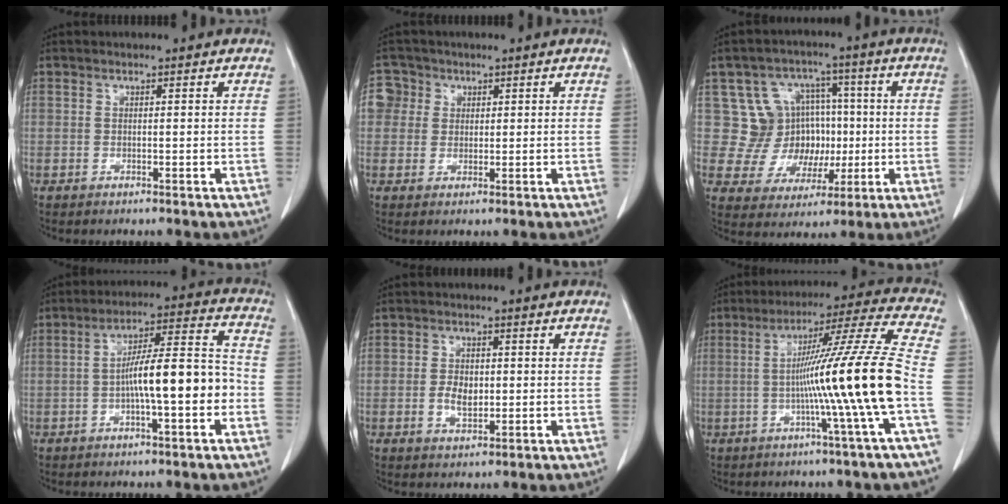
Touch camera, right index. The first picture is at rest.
{"total": 3.8, "force": [1.0, 3.7, 0.1], "torque": [0.008, 0.011, 0.018]}
{"total": 10.9, "force": [1.2, 10.0, 4.2], "torque": [-0.059, 0.043, 0.043]}
{"total": 11.1, "force": [-2.9, 1.5, 10.6], "torque": [-0.178, 0.028, -0.048]}
{"total": 3.6, "force": [-0.4, 2.2, 2.8], "torque": [-0.053, 0.001, -0.004]}
{"total": 16.4, "force": [-3.0, -3.4, 15.7], "torque": [-0.245, -0.002, -0.056]}